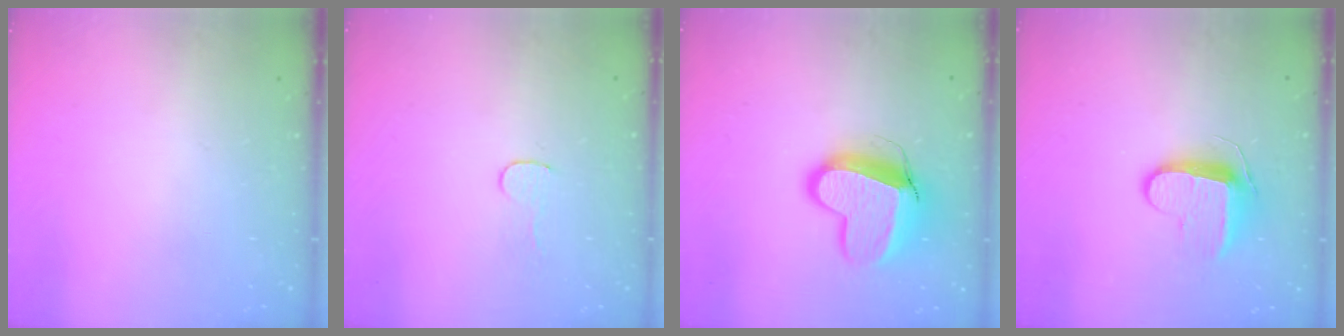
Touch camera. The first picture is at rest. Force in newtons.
{"total": 4.1, "press": 4.1, "slide": 0.3}
{"total": 12.8, "press": 12.7, "slide": 1.4}
{"total": 9.8, "press": 9.7, "slide": 0.9}